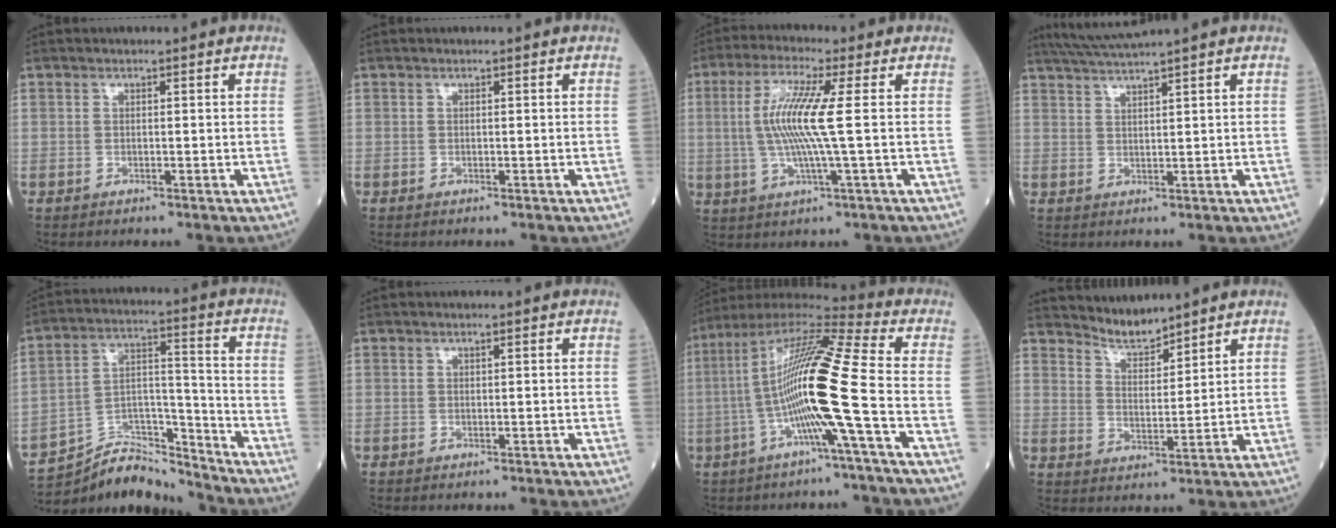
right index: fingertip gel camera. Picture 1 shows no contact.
{"total": 0.0}
{"total": 9.4, "force": [0.7, -0.6, 9.4], "torque": [-0.202, 0.002, 0.012]}
{"total": 4.7, "force": [4.2, -1.6, 1.6], "torque": [-0.035, 0.005, 0.084]}
{"total": 11.9, "force": [-11.8, 1.4, 0.8], "torque": [-0.012, 0.042, -0.208]}
{"total": 0.0}
{"total": 16.6, "force": [-3.1, -1.2, 16.3], "torque": [-0.309, 0.011, -0.070]}
{"total": 4.6, "force": [4.6, 0.1, 0.1], "torque": [-0.008, -0.002, 0.094]}